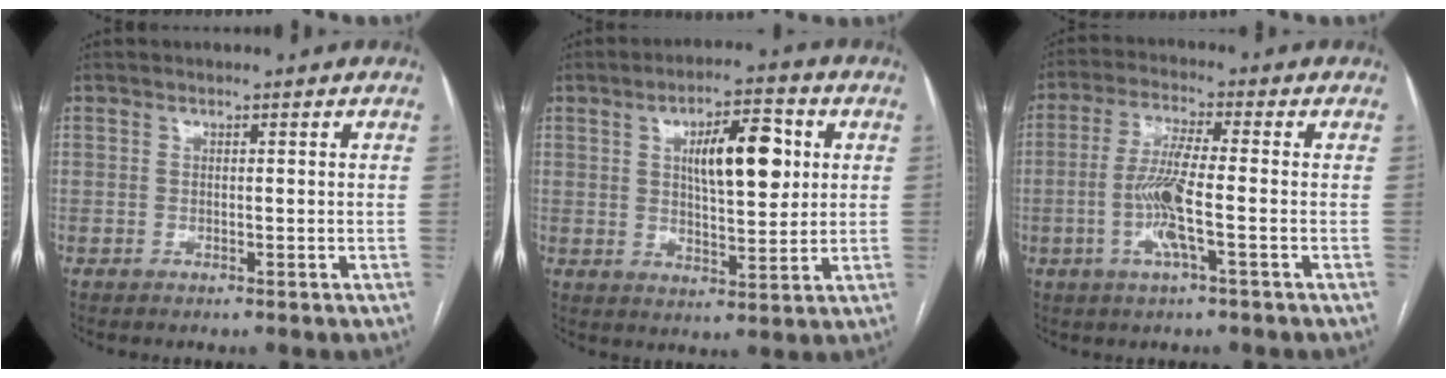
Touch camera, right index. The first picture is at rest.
{"total": 10.5, "force": [2.7, 3.4, 9.5], "torque": [-0.150, 0.014, 0.047]}
{"total": 7.7, "force": [-1.8, 0.2, 7.5], "torque": [-0.156, -0.002, -0.037]}